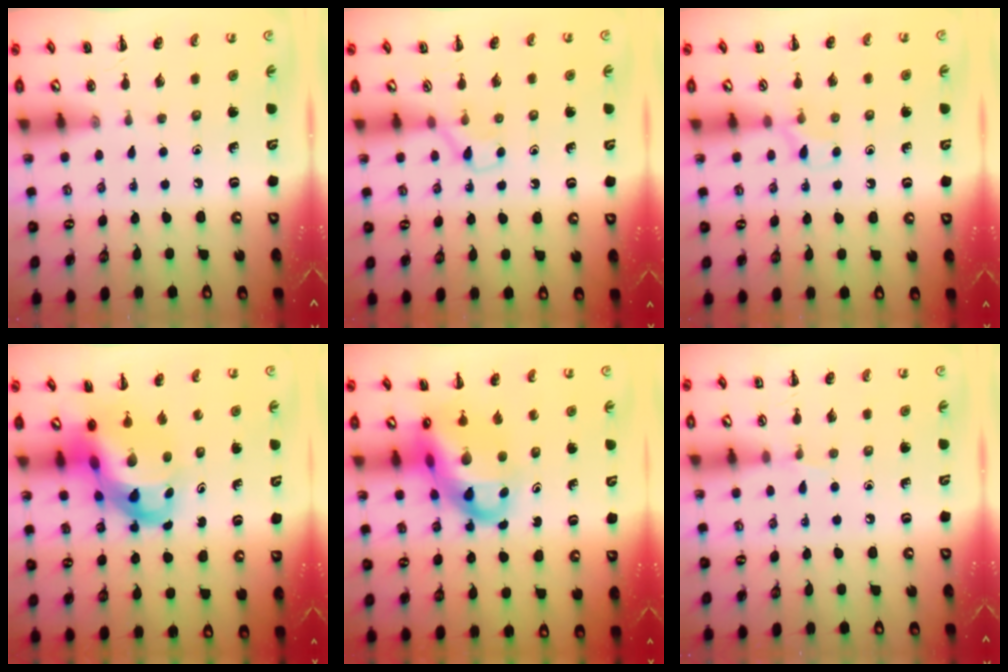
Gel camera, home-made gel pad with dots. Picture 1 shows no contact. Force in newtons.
{"total": 3.3, "press": 3.1, "slide": 1.2}
{"total": 6.1, "press": 5.8, "slide": 2.0}
{"total": 9.0, "press": 8.5, "slide": 2.7}
{"total": 14.5, "press": 14.0, "slide": 3.5}
{"total": 3.0, "press": 2.8, "slide": 0.9}